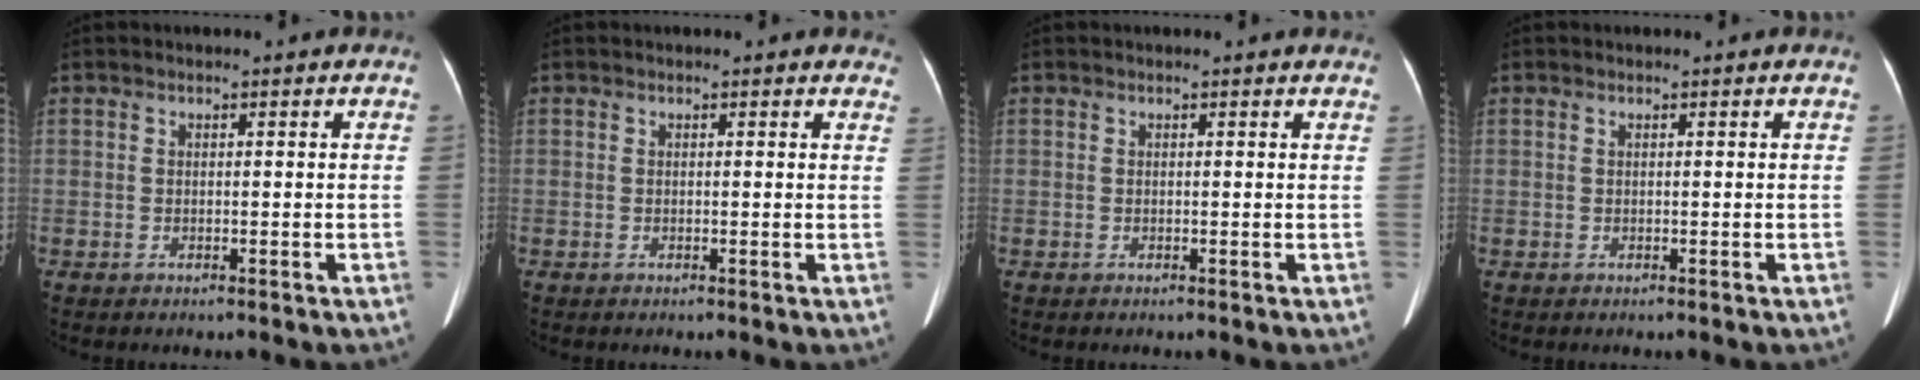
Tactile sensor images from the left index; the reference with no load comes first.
{"total": 3.1, "force": [2.8, 1.1, 0.7], "torque": [0.007, -0.005, 0.007]}
{"total": 2.3, "force": [2.2, 0.5, 0.5], "torque": [-0.010, 0.004, 0.010]}
{"total": 0.0}